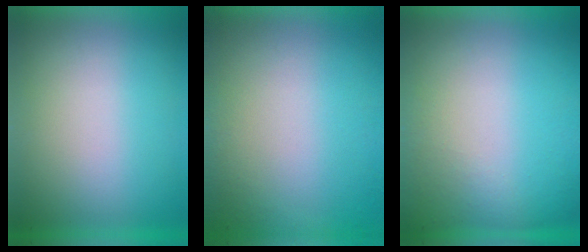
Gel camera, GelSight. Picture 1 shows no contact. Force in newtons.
{"total": 2.8}
{"total": 5.9}